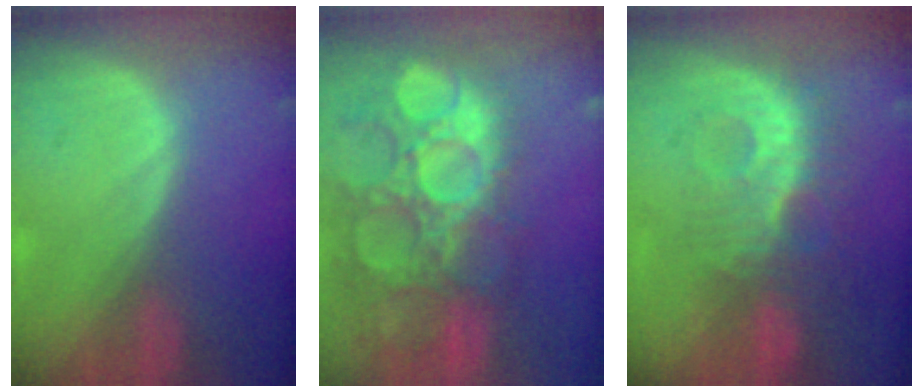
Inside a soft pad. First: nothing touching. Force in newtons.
{"total": 14.8, "press": 12.7, "slide": 7.6}
{"total": 9.3, "press": 8.4, "slide": 4.0}